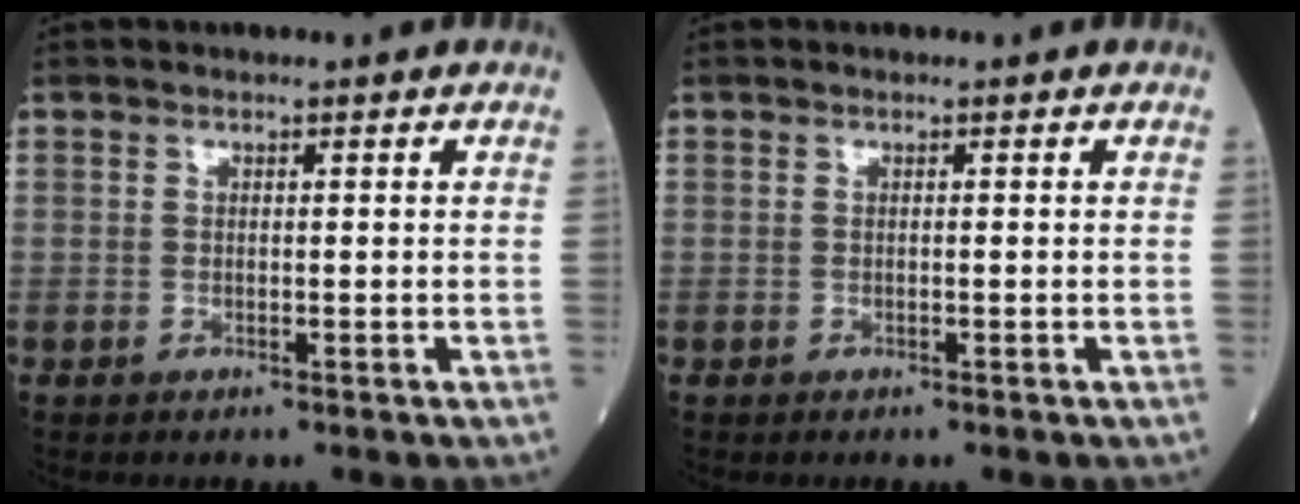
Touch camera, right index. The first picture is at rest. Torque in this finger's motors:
{"motor_torque": [0.00, 0.00, -0.02, -0.01]}